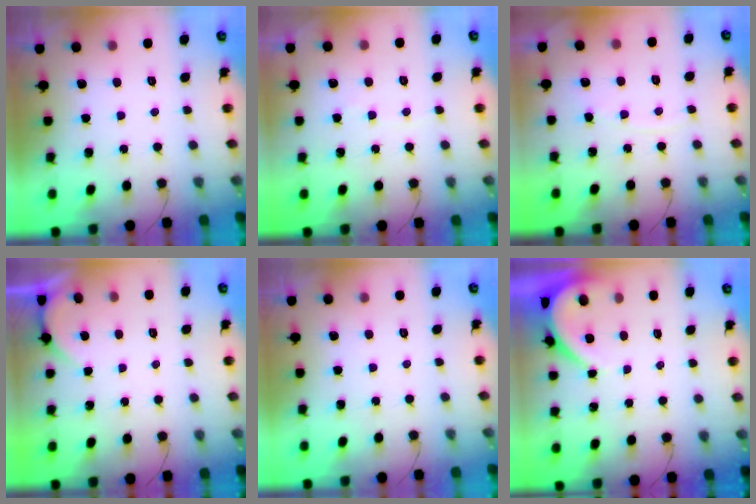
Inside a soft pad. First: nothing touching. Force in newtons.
{"total": 2.0, "press": 2.0, "slide": 0.3}
{"total": 2.0, "press": 2.0, "slide": 0.4}
{"total": 0.8, "press": 0.8, "slide": 0.1}
{"total": 0.0}
{"total": 3.5, "press": 3.5, "slide": 0.5}